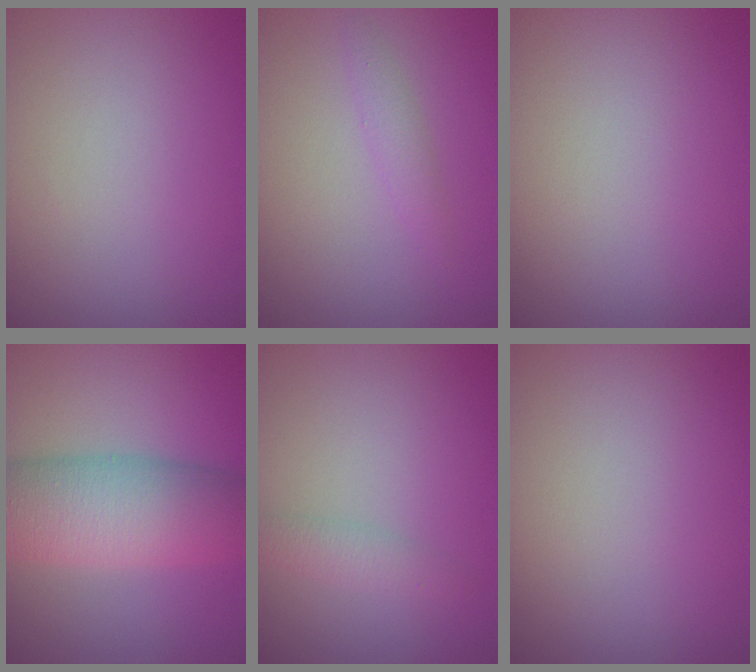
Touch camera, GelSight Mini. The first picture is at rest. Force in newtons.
{"total": 1.3, "press": 1.3, "slide": 0.1}
{"total": 0.0}
{"total": 8.5, "press": 8.5, "slide": 0.0}
{"total": 1.6, "press": 1.6, "slide": 0.0}
{"total": 0.0}